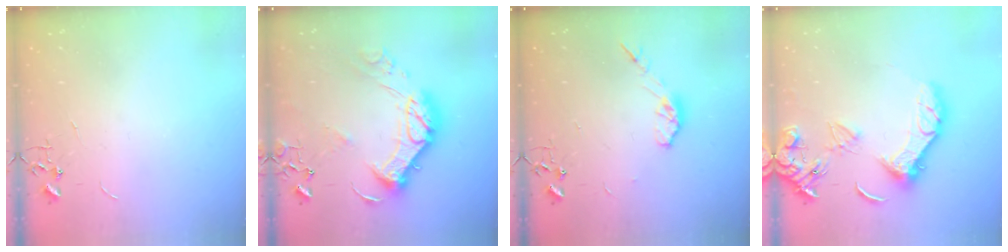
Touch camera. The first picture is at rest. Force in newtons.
{"total": 17.9, "press": 17.8, "slide": 1.7}
{"total": 7.1, "press": 7.1, "slide": 0.5}
{"total": 14.9, "press": 14.8, "slide": 1.9}